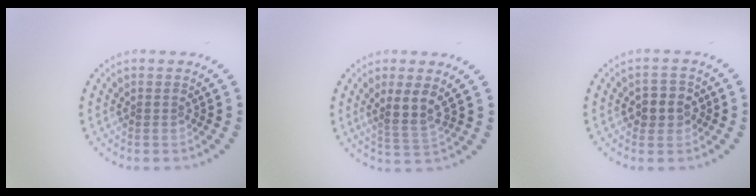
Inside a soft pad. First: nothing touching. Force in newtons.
{"total": 2.8, "press": 2.4, "slide": 1.5}
{"total": 2.6, "press": 2.5, "slide": 0.9}